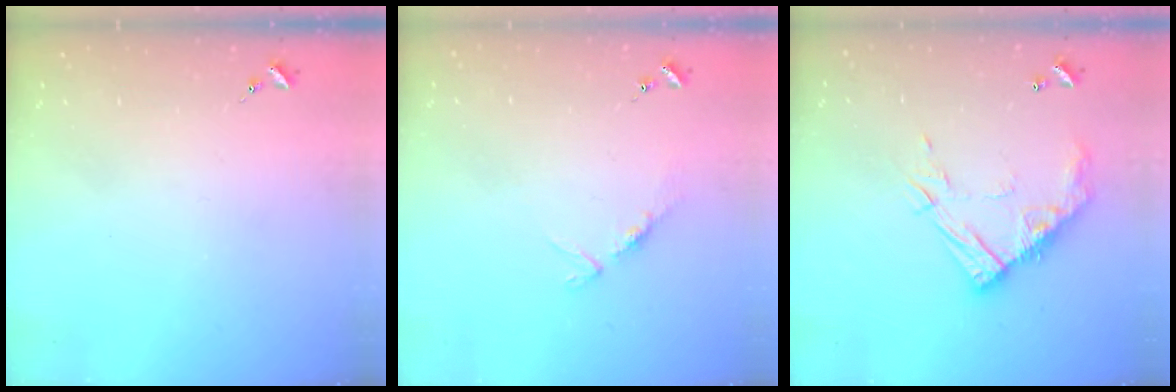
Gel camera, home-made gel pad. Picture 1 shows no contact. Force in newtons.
{"total": 5.9, "press": 5.9, "slide": 0.5}
{"total": 12.5, "press": 12.5, "slide": 1.0}